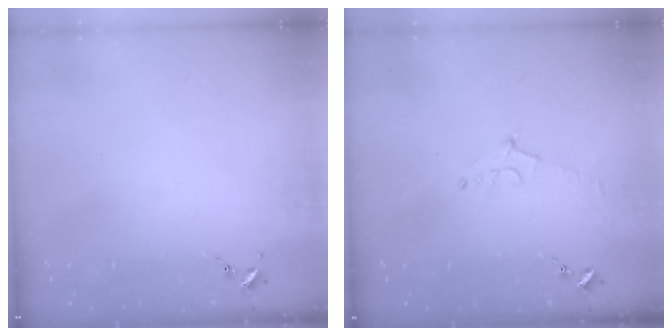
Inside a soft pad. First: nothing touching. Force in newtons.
{"total": 5.6, "press": 5.5, "slide": 1.0}